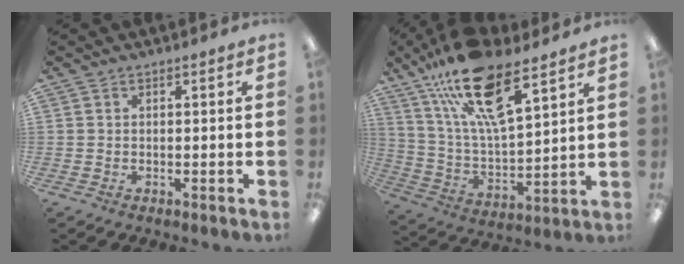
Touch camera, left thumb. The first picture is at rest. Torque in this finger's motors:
{"motor_torque": [0.92, 0.43, 2.20, -0.57, 0.33]}